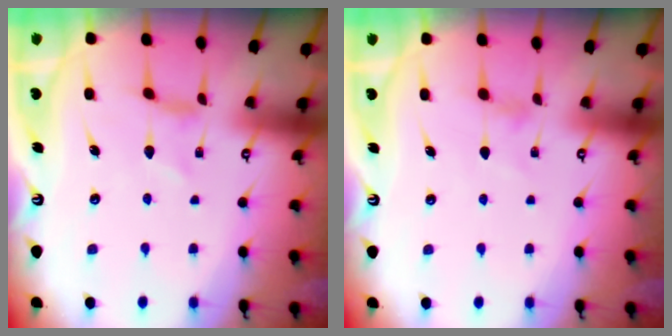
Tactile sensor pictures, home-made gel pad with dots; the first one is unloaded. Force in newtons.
{"total": 1.1, "press": 1.0, "slide": 0.3}